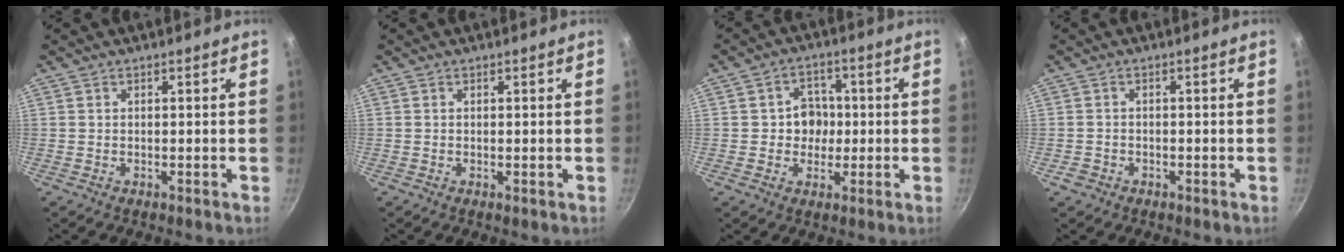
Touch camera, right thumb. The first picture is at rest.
{"total": 0.0}
{"total": 6.0, "force": [-0.2, 5.3, 2.6], "torque": [0.001, 0.007, -0.007]}
{"total": 1.8, "force": [-1.0, 1.4, 0.6], "torque": [-0.012, 0.011, -0.013]}